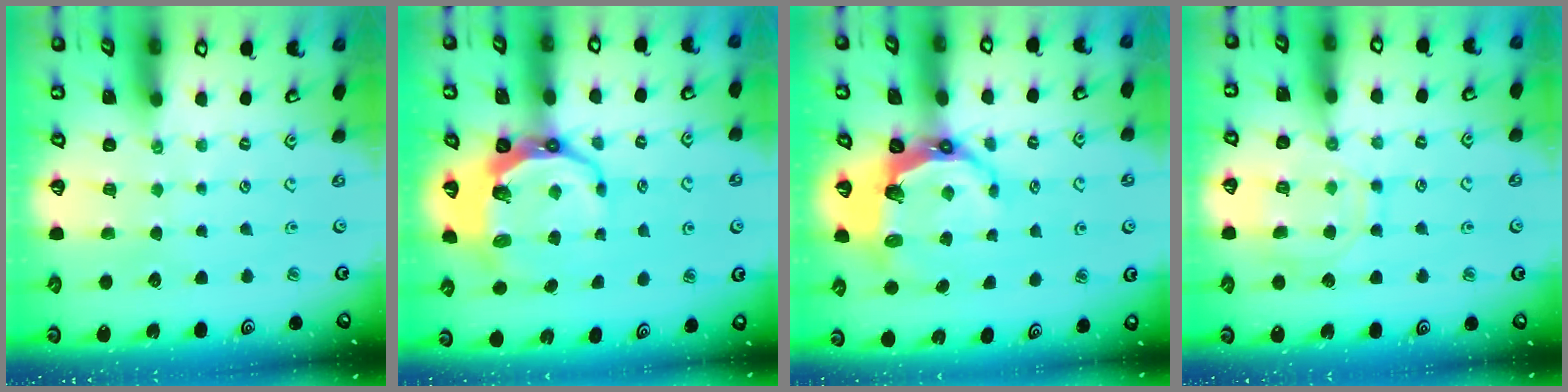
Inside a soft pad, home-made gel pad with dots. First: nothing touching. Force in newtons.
{"total": 10.1, "press": 9.3, "slide": 4.0}
{"total": 9.2, "press": 7.5, "slide": 5.2}
{"total": 10.4, "press": 10.3, "slide": 0.9}